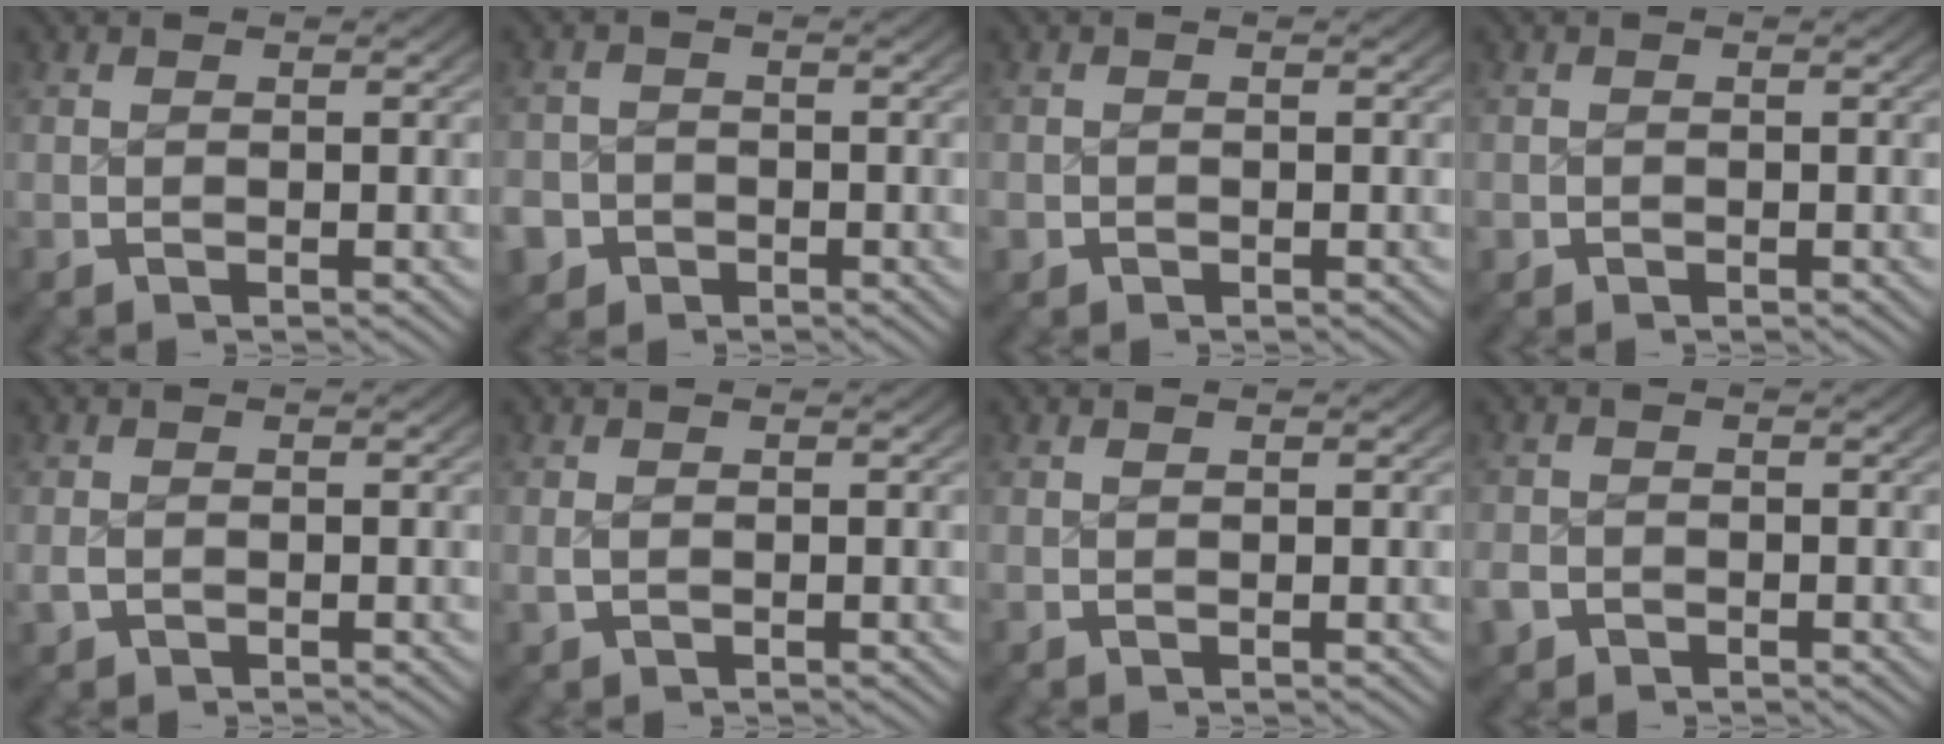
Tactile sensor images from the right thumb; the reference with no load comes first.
{"total": 4.5, "force": [-2.4, 3.7, 0.7], "torque": [-0.023, -0.024, -0.037]}
{"total": 1.1, "force": [-0.6, 0.9, 0.1], "torque": [-0.005, -0.008, -0.009]}
{"total": 0.8, "force": [-0.4, 0.6, 0.0], "torque": [-0.003, -0.008, -0.005]}
{"total": 0.8, "force": [-0.3, 0.7, 0.3], "torque": [-0.014, -0.006, -0.002]}
{"total": 0.6, "force": [0.0, 0.5, 0.4], "torque": [-0.016, -0.008, 0.006]}
{"total": 0.0}
{"total": 1.9, "force": [-1.2, 1.5, 0.3], "torque": [-0.012, -0.007, -0.022]}